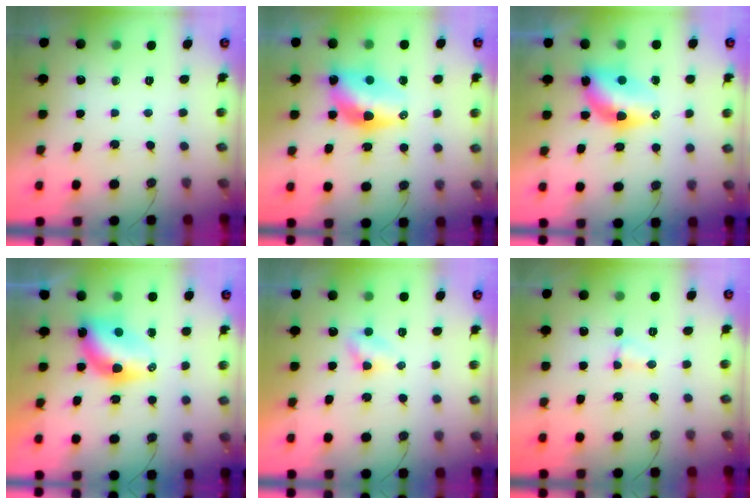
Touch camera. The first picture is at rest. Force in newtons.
{"total": 11.3, "press": 11.3, "slide": 1.0}
{"total": 8.6, "press": 8.5, "slide": 1.0}
{"total": 9.1, "press": 9.1, "slide": 0.7}
{"total": 3.2, "press": 3.2, "slide": 0.4}
{"total": 2.8, "press": 2.8, "slide": 0.4}